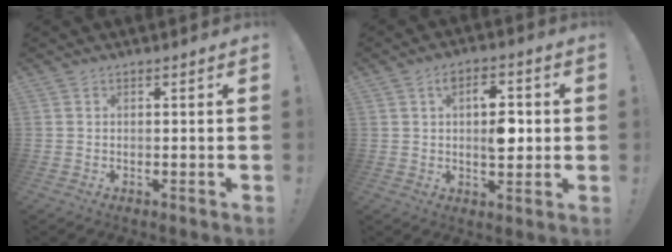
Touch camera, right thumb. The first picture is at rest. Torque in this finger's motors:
{"motor_torque": [0.86, 0.82, 0.04, 0.14, 0.03]}